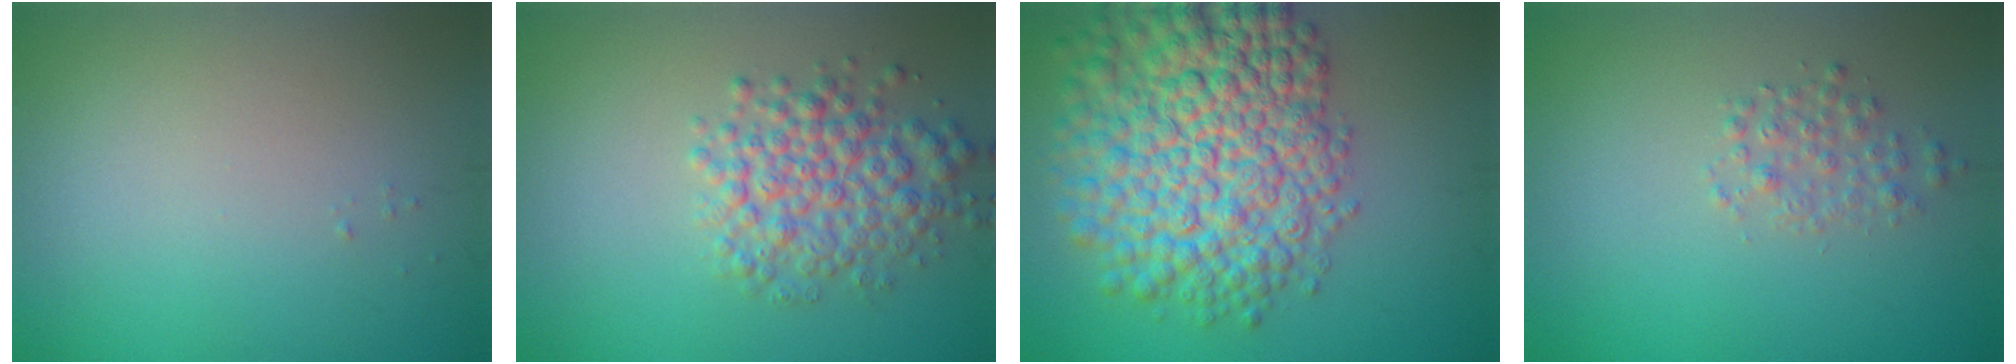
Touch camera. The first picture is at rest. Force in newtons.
{"total": 4.8, "press": 4.8, "slide": 0.2}
{"total": 11.7, "press": 11.7, "slide": 0.4}
{"total": 1.6, "press": 1.6, "slide": 0.0}